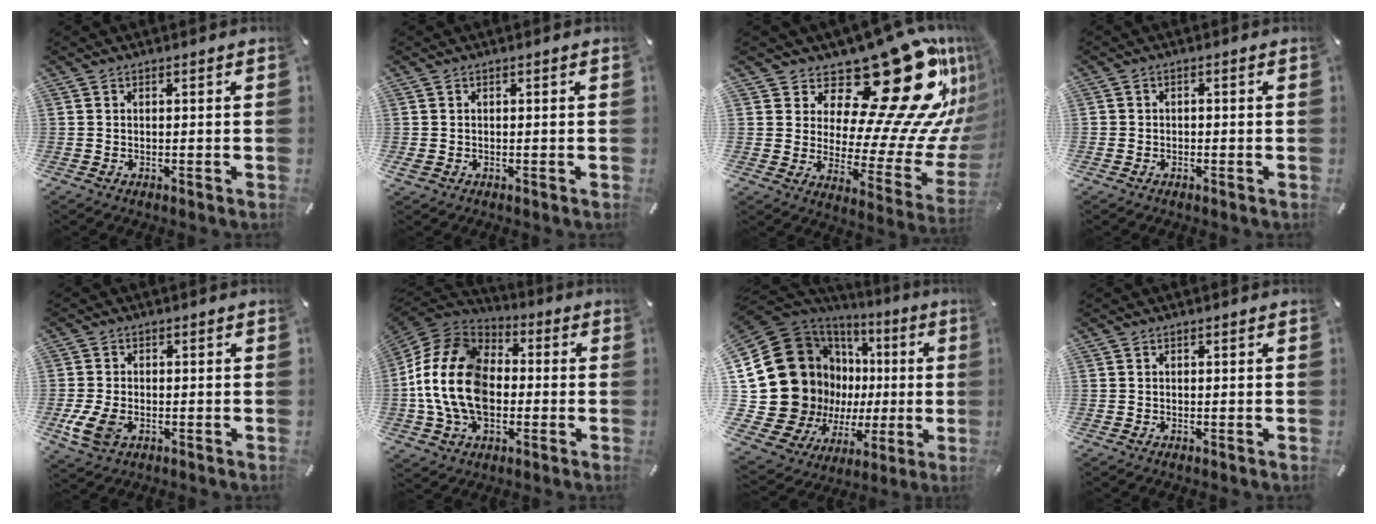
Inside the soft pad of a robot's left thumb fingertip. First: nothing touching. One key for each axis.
{"total": 0.6, "fx": 0.1, "fy": 0.6, "fz": 0.0, "tx": 0.000, "ty": 0.007, "tz": 0.001}
{"total": 30.2, "fx": 16.5, "fy": 13.2, "fz": 21.6, "tx": -0.307, "ty": -0.142, "tz": 0.296}
{"total": 0.8, "fx": -0.4, "fy": 0.7, "fz": 0.2, "tx": -0.003, "ty": 0.003, "tz": -0.009}
{"total": 7.0, "fx": -1.6, "fy": 5.2, "fz": 4.4, "tx": -0.101, "ty": 0.001, "tz": -0.030}
{"total": 18.2, "fx": -2.5, "fy": 13.2, "fz": 12.3, "tx": -0.267, "ty": 0.028, "tz": -0.051}
{"total": 28.7, "fx": 2.6, "fy": 21.4, "fz": 18.9, "tx": -0.343, "ty": -0.057, "tz": 0.096}
{"total": 0.0}